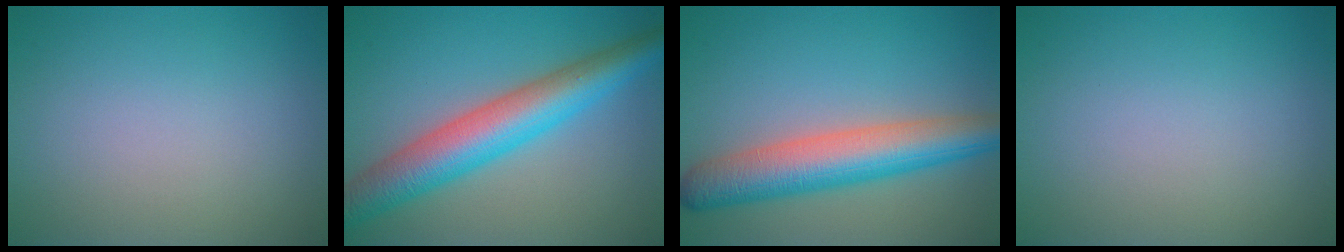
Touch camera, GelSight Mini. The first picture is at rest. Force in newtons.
{"total": 7.8, "press": 7.8, "slide": 0.2}
{"total": 7.5, "press": 7.5, "slide": 0.2}
{"total": 0.0}